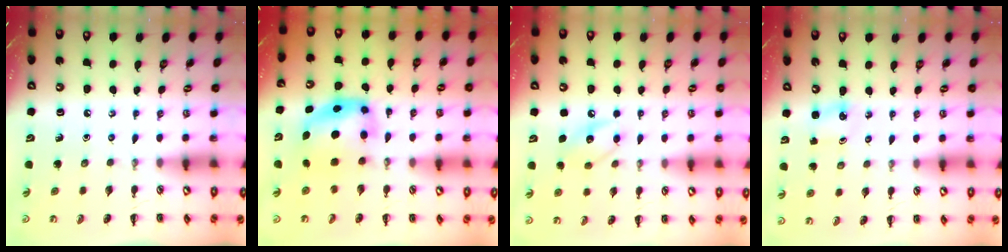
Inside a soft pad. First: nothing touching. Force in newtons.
{"total": 5.9, "press": 5.7, "slide": 1.3}
{"total": 8.6, "press": 8.6, "slide": 0.7}
{"total": 1.4, "press": 1.4, "slide": 0.3}